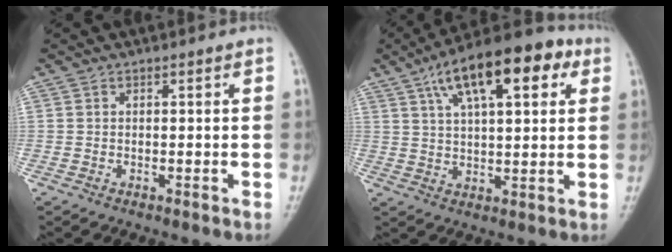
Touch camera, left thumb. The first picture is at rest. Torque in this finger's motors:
{"motor_torque": [2.54, 2.47, 1.41, -0.31, 0.18]}